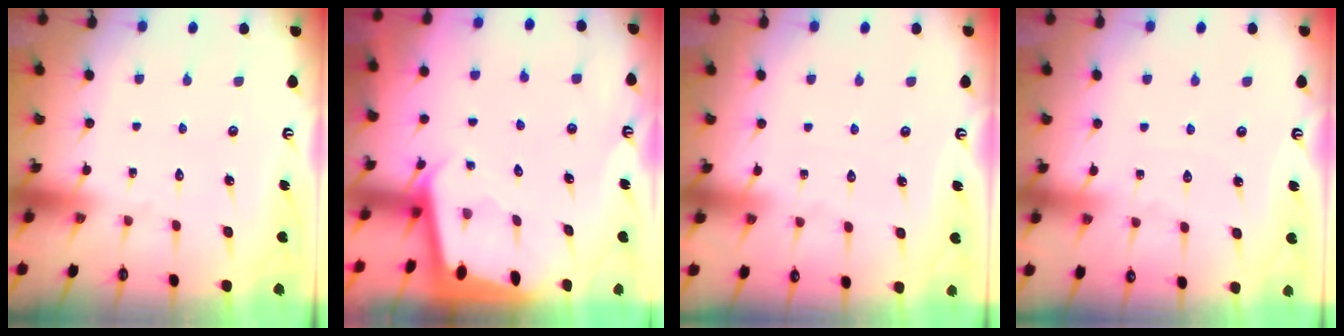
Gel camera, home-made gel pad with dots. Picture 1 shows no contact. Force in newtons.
{"total": 2.0, "press": 2.0, "slide": 0.1}
{"total": 1.8, "press": 1.8, "slide": 0.3}
{"total": 3.5, "press": 3.5, "slide": 0.4}